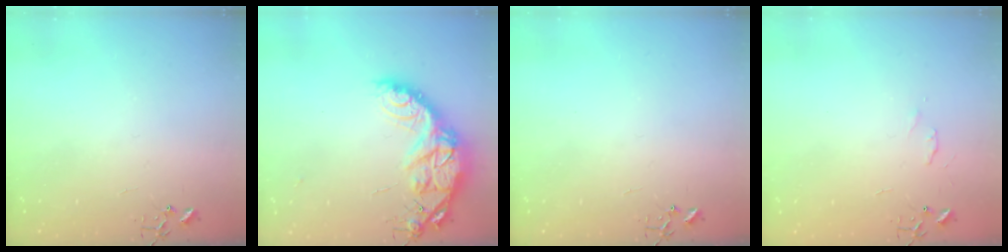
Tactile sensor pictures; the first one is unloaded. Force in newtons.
{"total": 17.5, "press": 17.4, "slide": 1.4}
{"total": 0.0}
{"total": 4.1, "press": 4.1, "slide": 0.7}